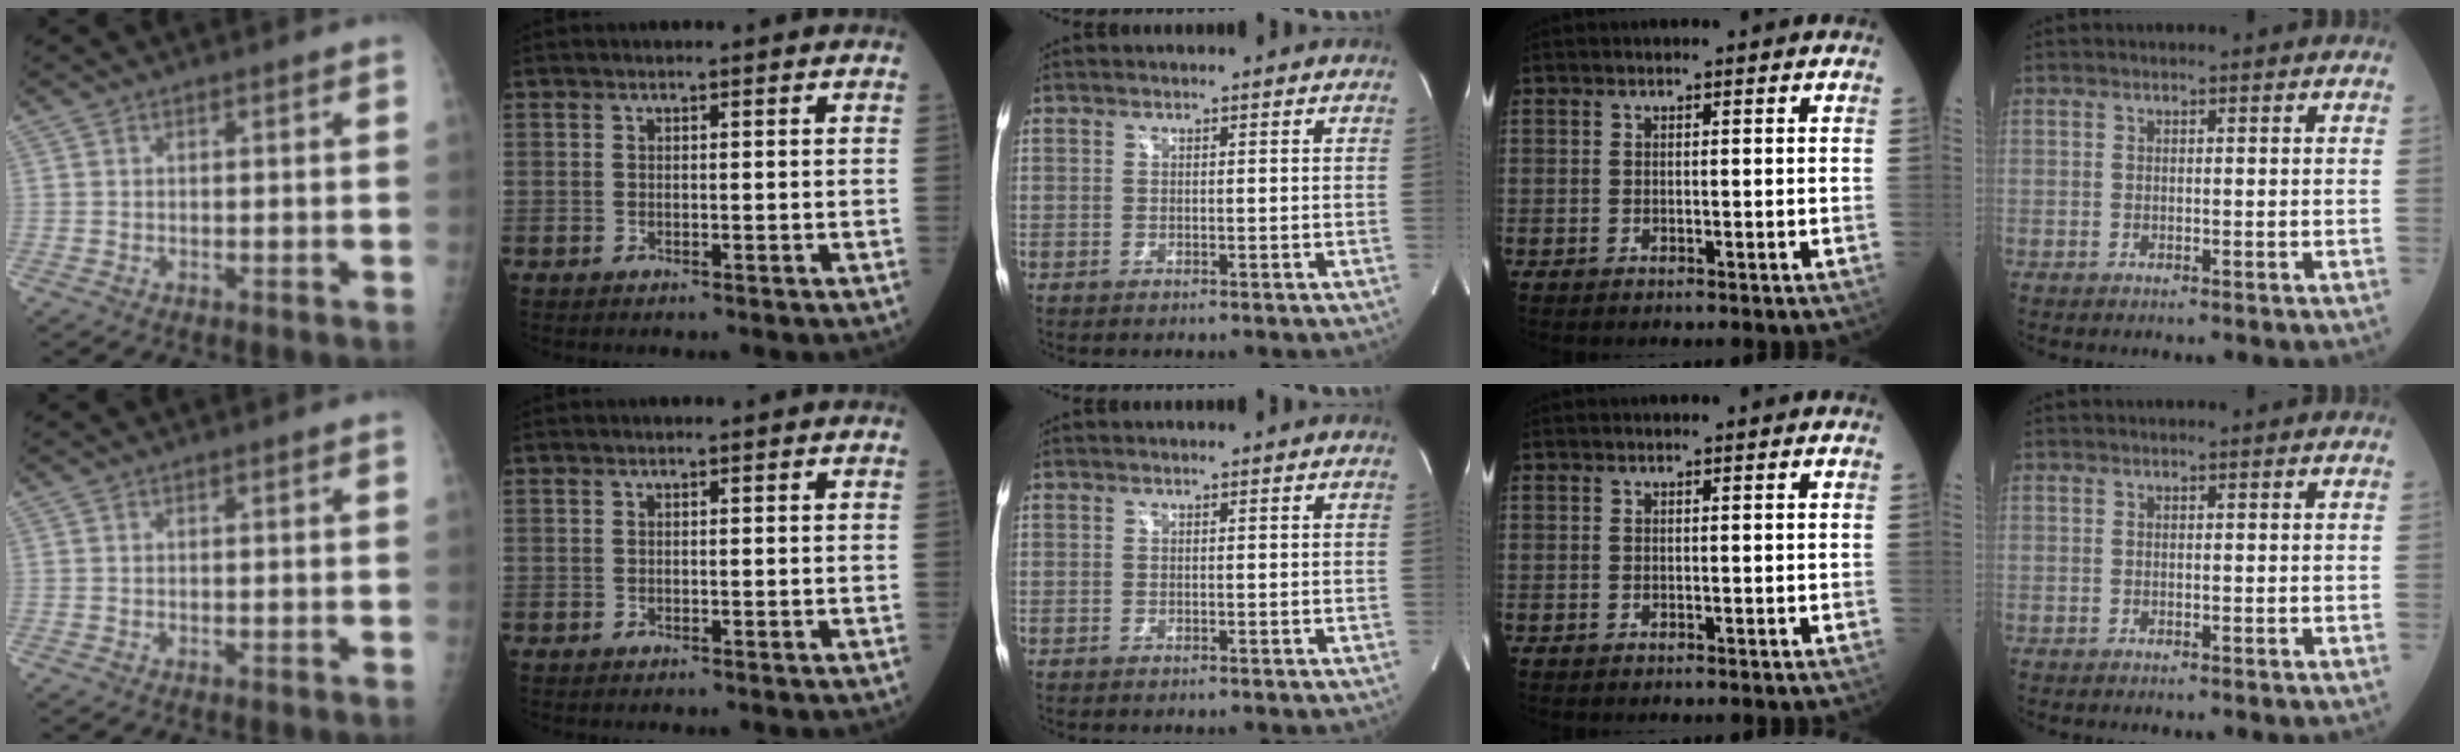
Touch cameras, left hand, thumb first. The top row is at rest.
{}